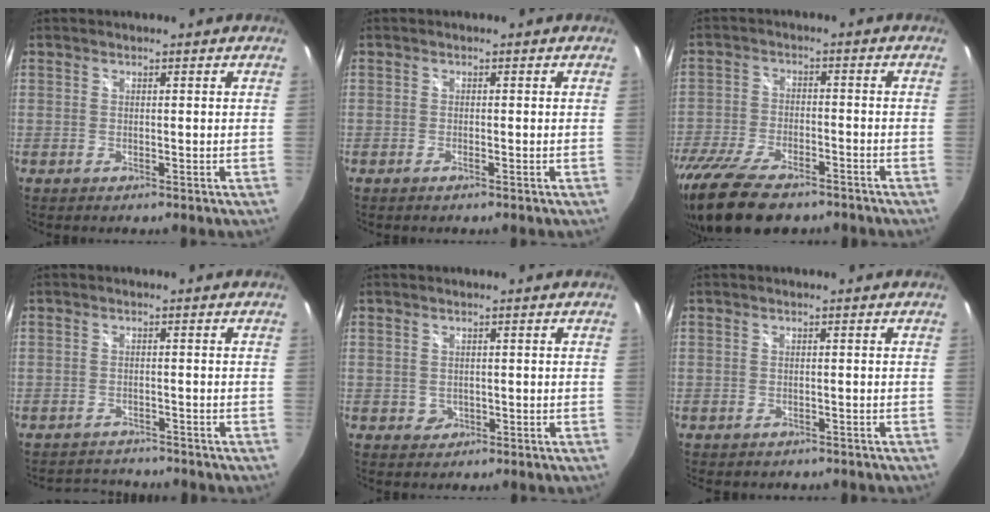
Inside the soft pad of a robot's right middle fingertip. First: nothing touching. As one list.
[{"total": 0.9, "force": [-0.6, 0.0, 0.6], "torque": [-0.010, -0.001, -0.013]}, {"total": 16.5, "force": [-12.5, 6.1, 8.9], "torque": [-0.199, -0.040, -0.214]}, {"total": 5.1, "force": [-4.9, 1.1, 0.4], "torque": [-0.021, 0.008, -0.075]}, {"total": 1.5, "force": [-0.2, 1.4, 0.3], "torque": [-0.002, -0.001, -0.001]}, {"total": 2.0, "force": [-1.7, 1.0, 0.5], "torque": [-0.013, -0.004, -0.020]}]